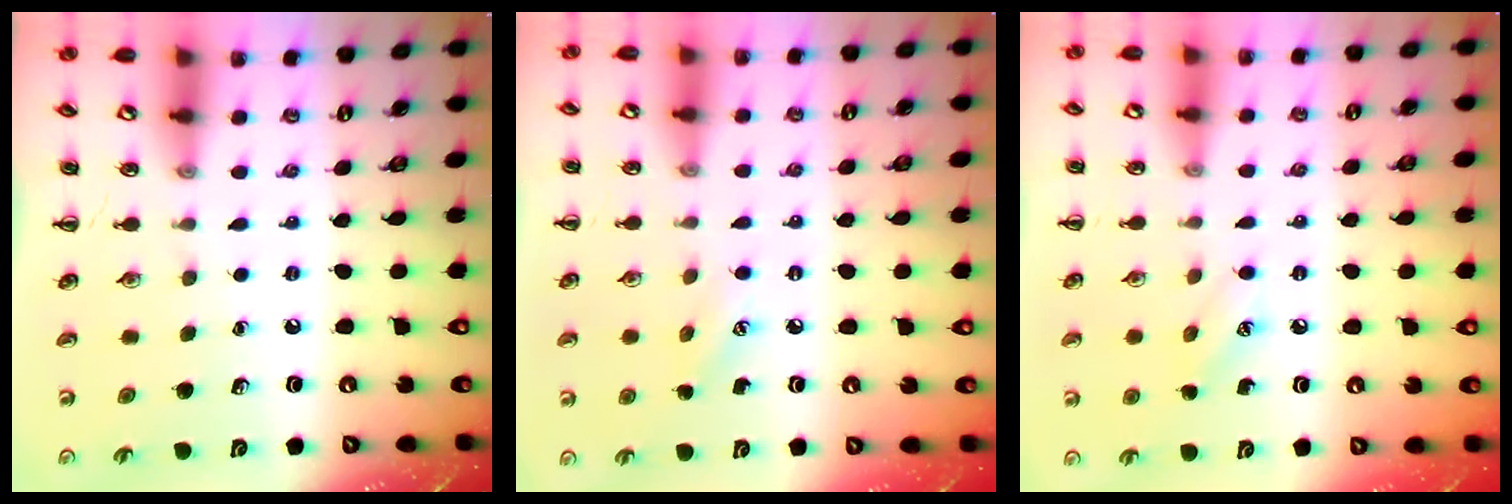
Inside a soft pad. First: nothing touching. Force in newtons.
{"total": 5.2, "press": 5.0, "slide": 1.4}
{"total": 7.9, "press": 7.7, "slide": 1.6}